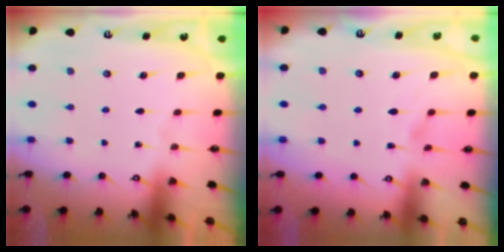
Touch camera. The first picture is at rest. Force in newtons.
{"total": 1.8, "press": 1.6, "slide": 0.9}